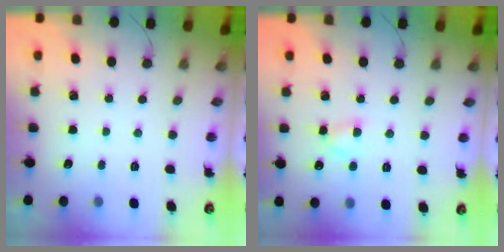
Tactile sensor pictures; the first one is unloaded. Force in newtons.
{"total": 3.3, "press": 3.0, "slide": 1.2}